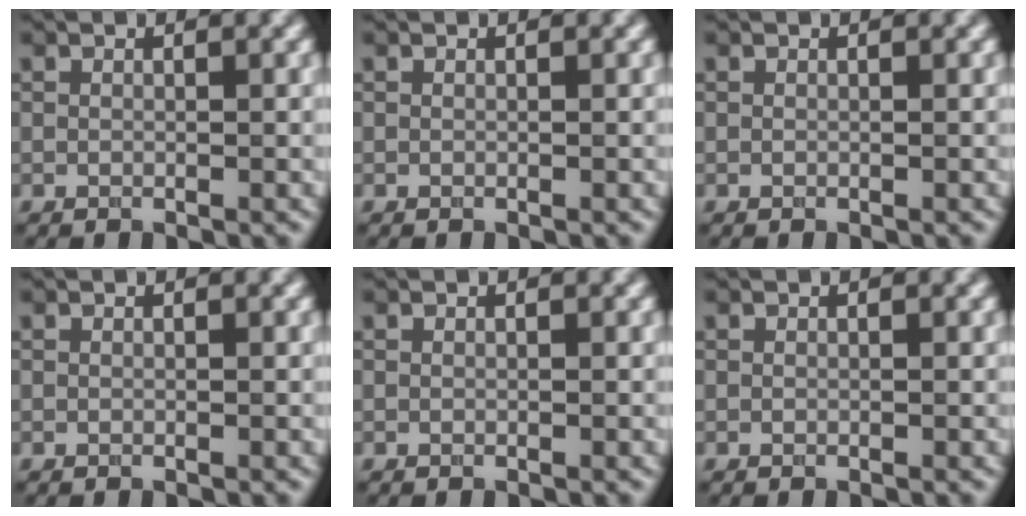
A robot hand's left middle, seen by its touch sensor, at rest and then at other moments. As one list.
[{"total": 0.0}, {"total": 0.0}, {"total": 0.0}, {"total": 0.0}, {"total": 0.0}]